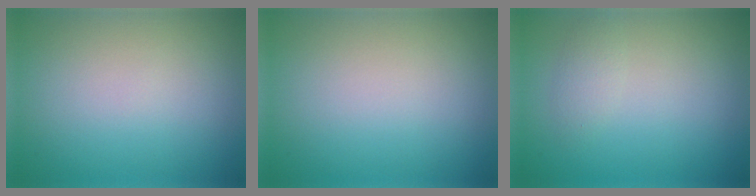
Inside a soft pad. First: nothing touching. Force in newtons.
{"total": 0.0}
{"total": 1.2, "press": 1.2, "slide": 0.0}